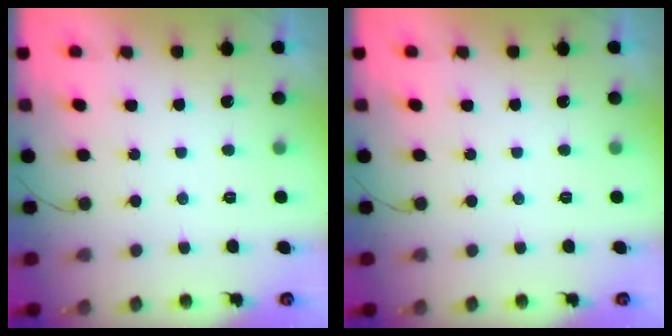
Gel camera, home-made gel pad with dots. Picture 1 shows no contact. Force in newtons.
{"total": 0.0}